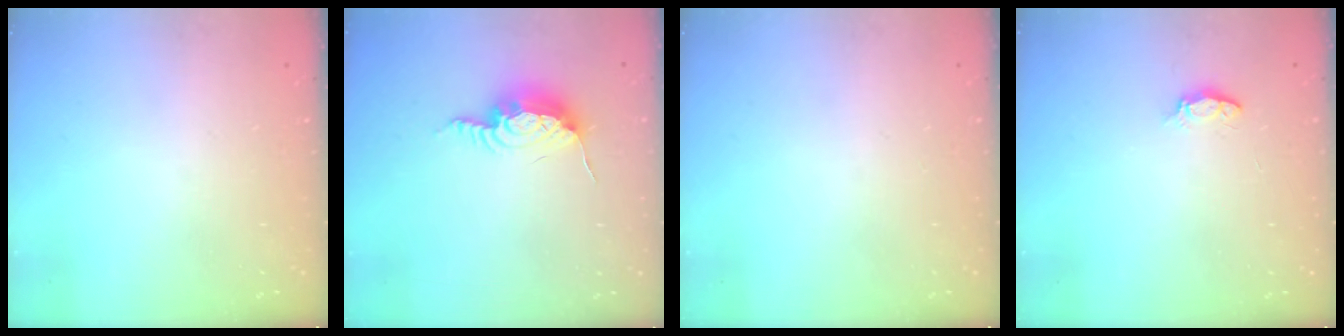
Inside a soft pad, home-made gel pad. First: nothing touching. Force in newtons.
{"total": 11.0, "press": 11.0, "slide": 1.0}
{"total": 0.0}
{"total": 3.1, "press": 3.1, "slide": 0.4}